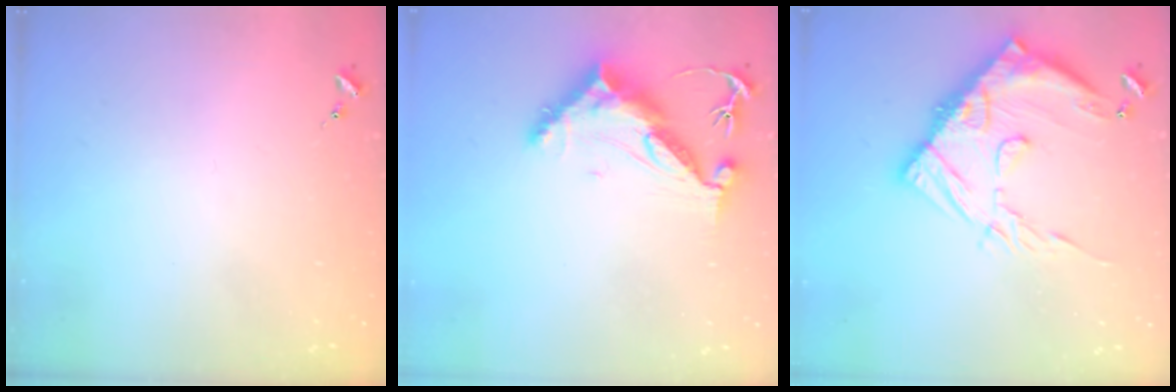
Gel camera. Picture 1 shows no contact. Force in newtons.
{"total": 11.4, "press": 11.4, "slide": 0.8}
{"total": 19.6, "press": 19.5, "slide": 2.0}